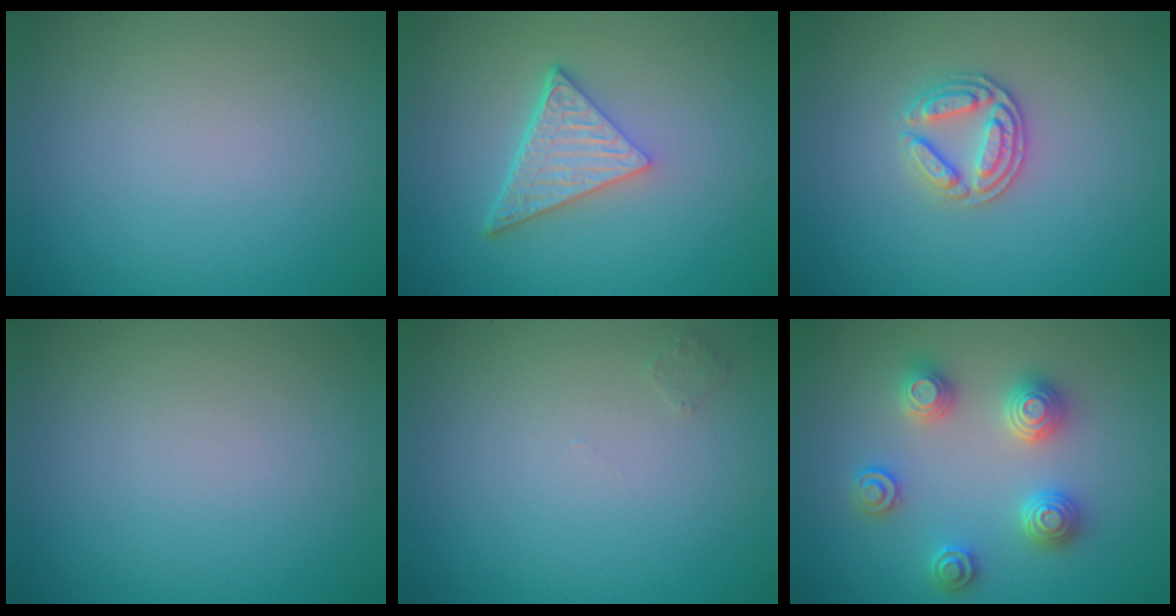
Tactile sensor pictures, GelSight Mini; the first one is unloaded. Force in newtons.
{"total": 4.7, "press": 3.4, "slide": 3.3}
{"total": 2.8, "press": 2.7, "slide": 0.7}
{"total": 0.0}
{"total": 0.7, "press": 0.7, "slide": 0.0}
{"total": 3.5, "press": 3.5, "slide": 0.6}